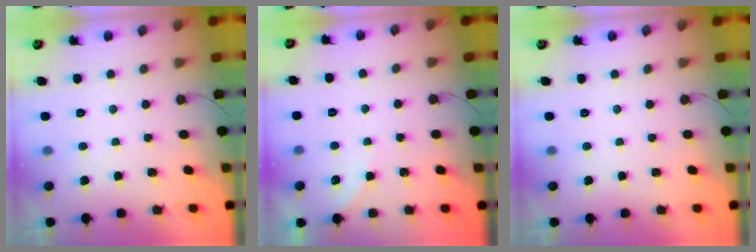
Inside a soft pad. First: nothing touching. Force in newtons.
{"total": 3.8, "press": 3.7, "slide": 0.6}
{"total": 0.0}